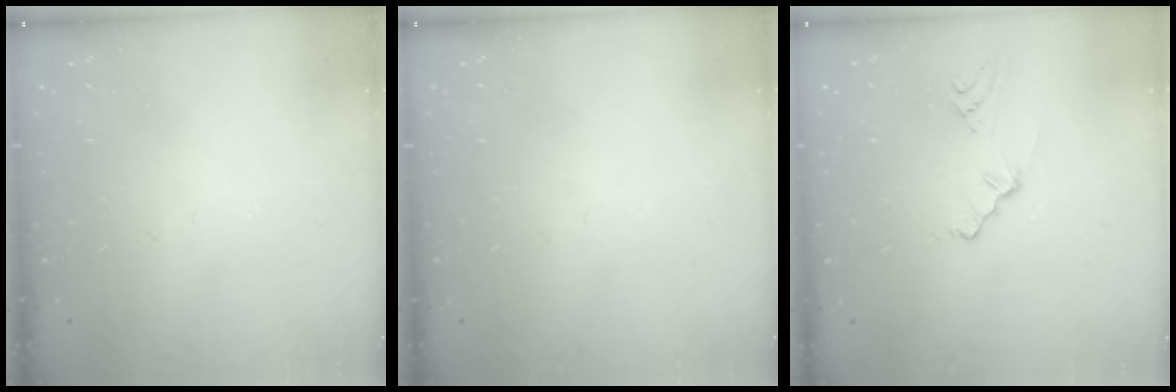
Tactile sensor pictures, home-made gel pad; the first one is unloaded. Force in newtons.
{"total": 0.0}
{"total": 2.8, "press": 2.8, "slide": 0.7}